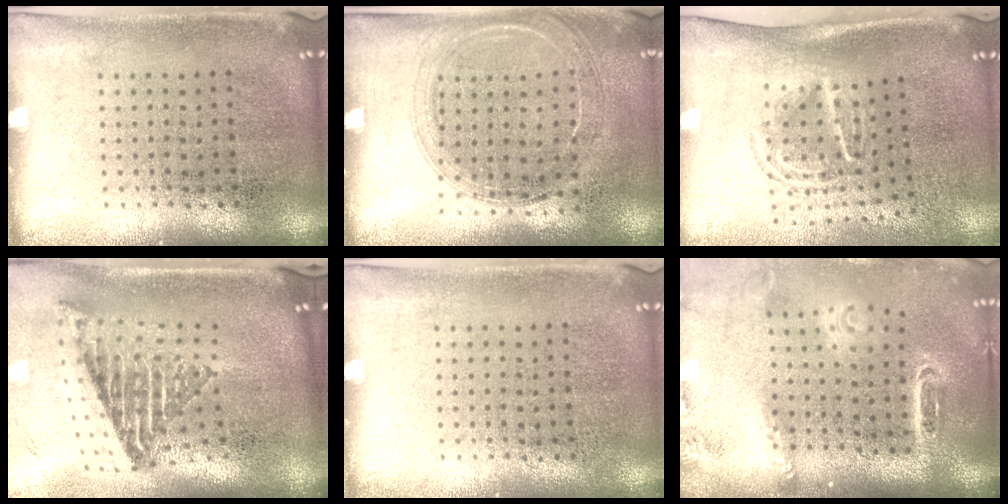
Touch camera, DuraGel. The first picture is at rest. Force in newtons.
{"total": 1.6, "press": 1.5, "slide": 0.2}
{"total": 1.7, "press": 1.1, "slide": 1.2}
{"total": 2.1, "press": 1.5, "slide": 1.6}
{"total": 0.0}
{"total": 2.8, "press": 1.9, "slide": 2.0}